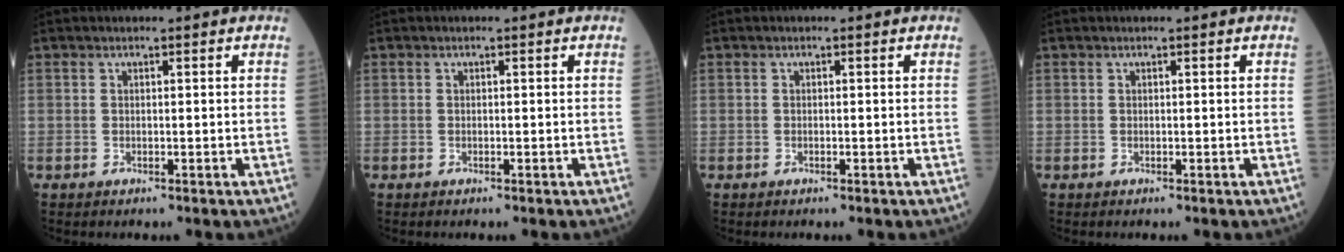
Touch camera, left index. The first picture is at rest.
{"total": 0.0}
{"total": 0.0}
{"total": 0.0}